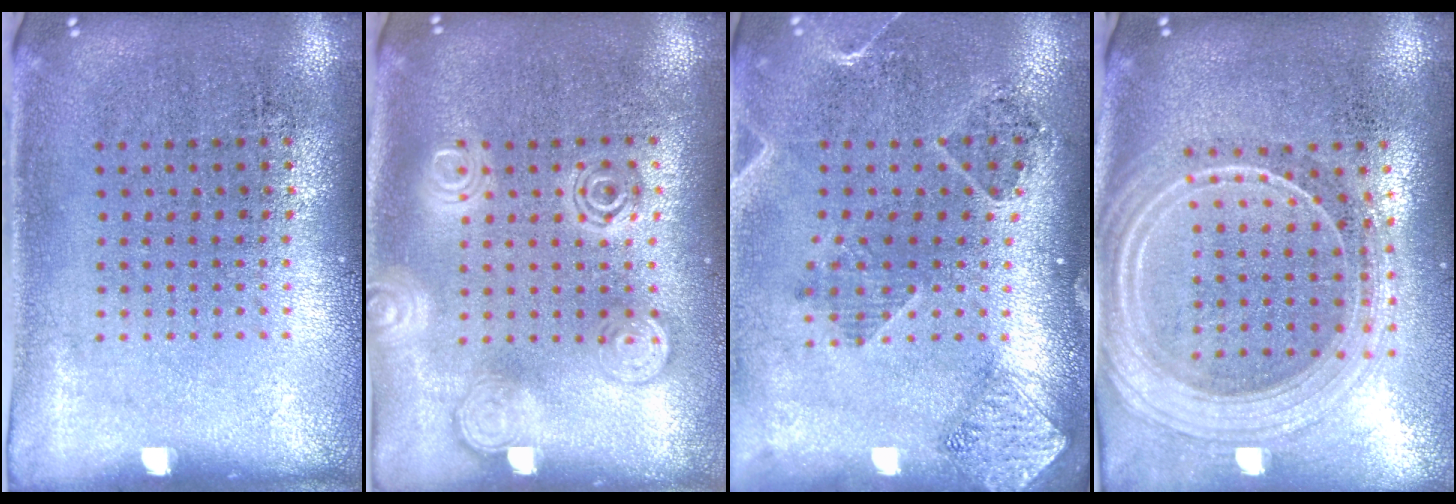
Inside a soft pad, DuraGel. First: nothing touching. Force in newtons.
{"total": 2.8, "press": 2.8, "slide": 0.4}
{"total": 1.5, "press": 1.5, "slide": 0.3}
{"total": 2.4, "press": 2.1, "slide": 1.2}